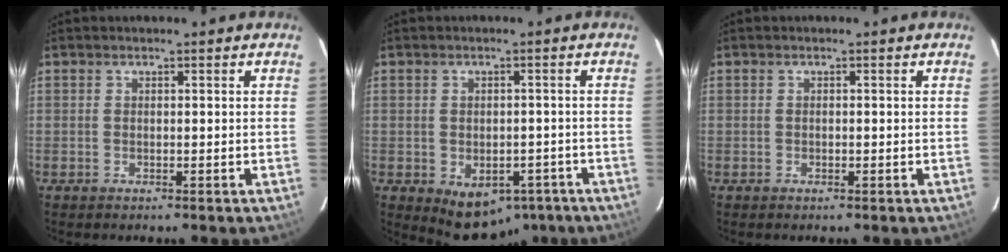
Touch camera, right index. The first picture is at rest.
{"total": 8.6, "force": [-5.0, 6.0, 3.7], "torque": [-0.060, 0.009, -0.041]}
{"total": 0.0}